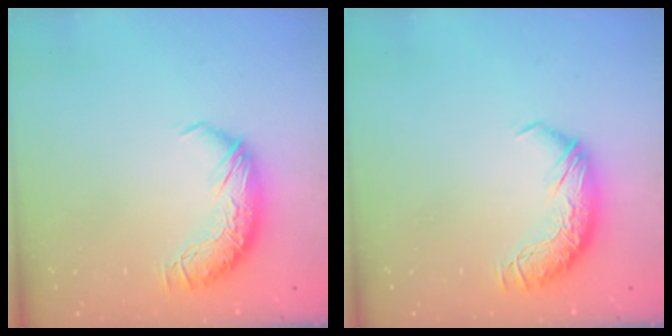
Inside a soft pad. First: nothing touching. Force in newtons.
{"total": 0.0}